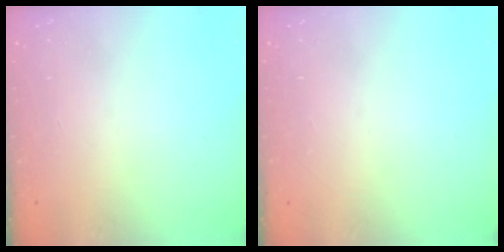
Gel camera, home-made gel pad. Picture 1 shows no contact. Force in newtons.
{"total": 0.0}